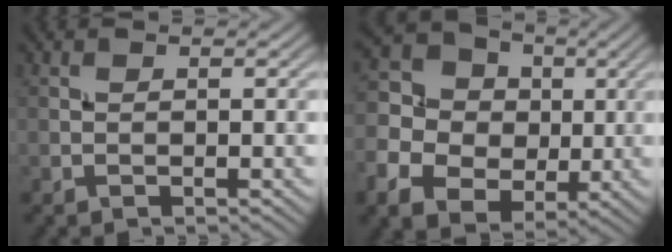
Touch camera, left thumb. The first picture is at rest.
{"total": 11.0, "force": [-0.7, 9.5, 5.5], "torque": [-0.164, 0.000, -0.024]}